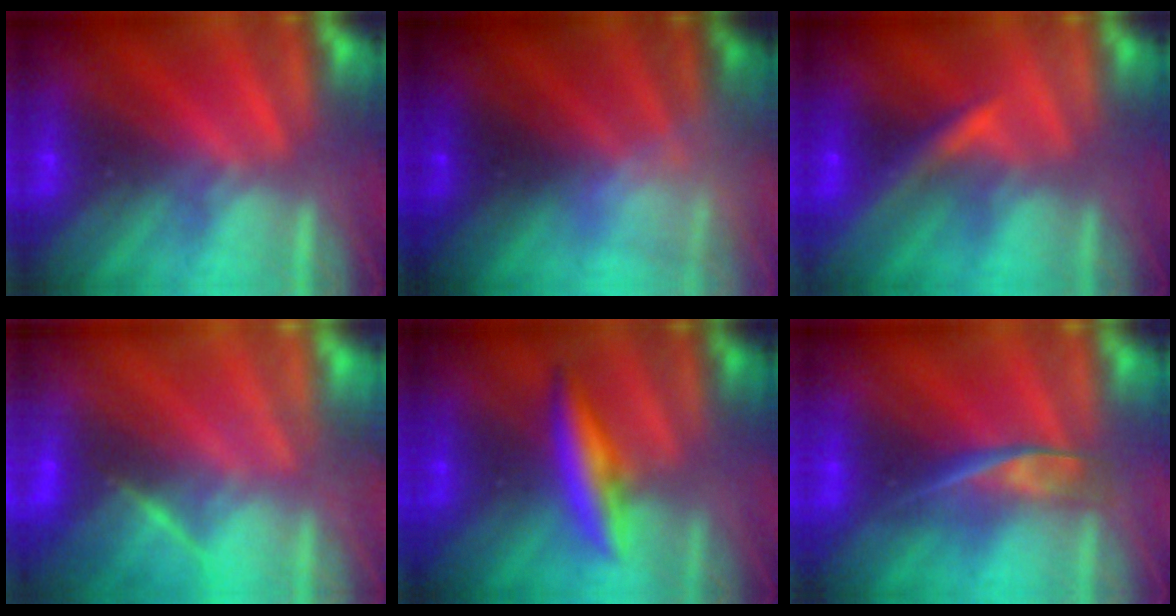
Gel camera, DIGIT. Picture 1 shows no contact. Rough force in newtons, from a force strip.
{"total": 2.3}
{"total": 3.1}
{"total": 7.7}
{"total": 2.8}
{"total": 2.4}